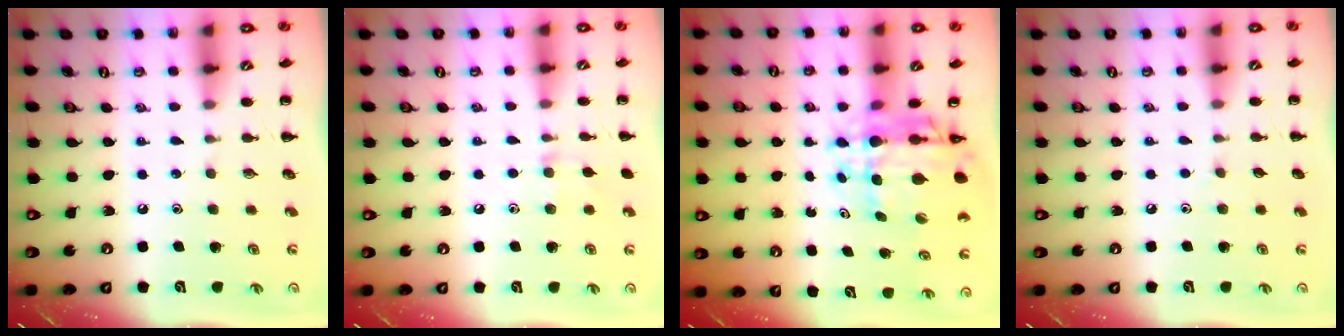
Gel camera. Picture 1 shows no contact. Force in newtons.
{"total": 7.1, "press": 6.8, "slide": 2.1}
{"total": 9.3, "press": 8.7, "slide": 3.2}
{"total": 2.9, "press": 2.7, "slide": 1.1}